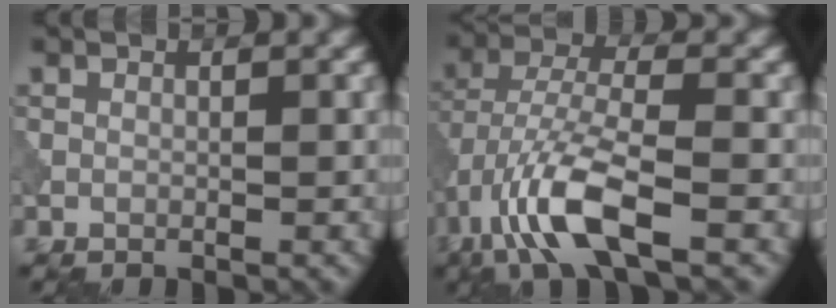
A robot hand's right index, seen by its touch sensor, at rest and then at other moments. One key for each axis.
{"total": 7.8, "fx": -3.8, "fy": 2.4, "fz": 6.3, "tx": -0.128, "ty": 0.004, "tz": -0.084}